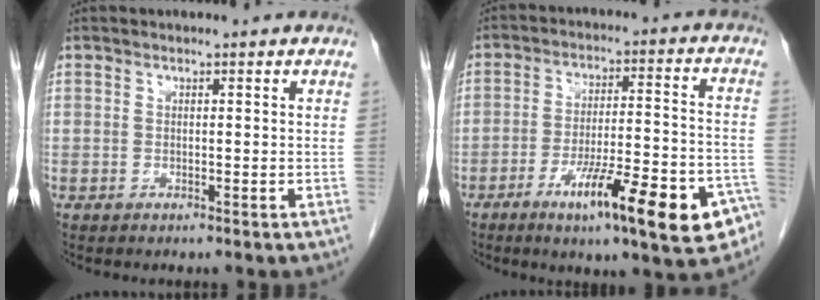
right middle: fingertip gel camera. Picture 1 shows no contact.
{"total": 16.8, "force": [-9.3, 3.8, 13.4], "torque": [-0.159, 0.021, -0.132]}